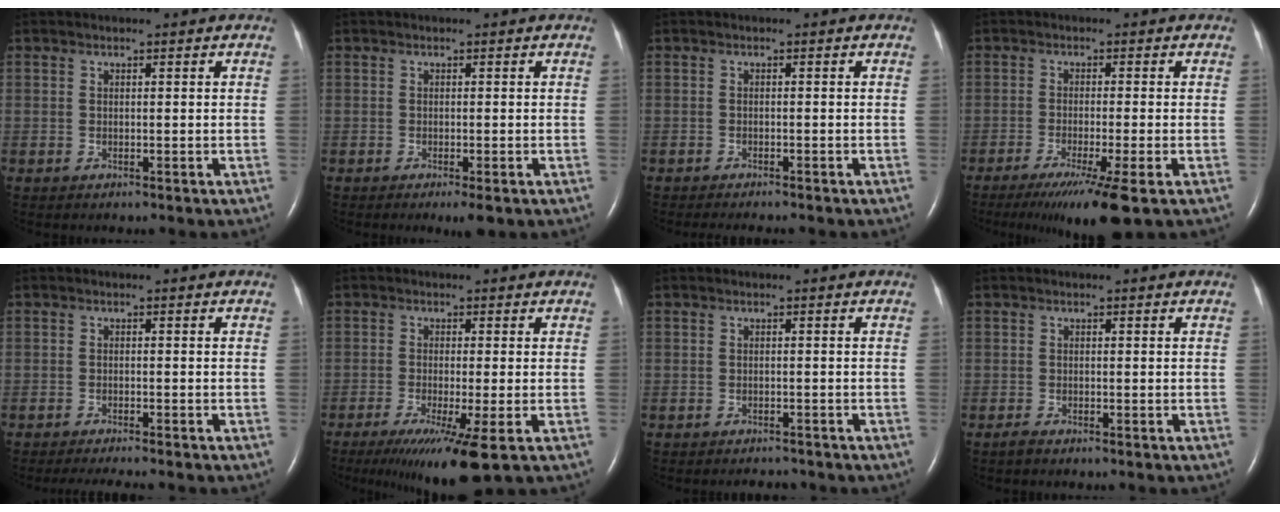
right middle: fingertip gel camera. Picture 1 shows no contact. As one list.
[{"total": 2.1, "force": [-1.2, 0.3, 1.7], "torque": [-0.024, -0.006, -0.015]}, {"total": 4.4, "force": [-3.9, 0.6, 1.8], "torque": [-0.018, -0.006, -0.052]}, {"total": 8.5, "force": [-5.4, -0.8, 6.6], "torque": [-0.106, -0.026, -0.086]}, {"total": 5.3, "force": [-4.7, 0.3, 2.5], "torque": [-0.031, -0.011, -0.069]}, {"total": 9.0, "force": [-5.0, -0.1, 7.5], "torque": [-0.123, -0.029, -0.083]}, {"total": 2.1, "force": [-2.0, 0.6, 0.3], "torque": [-0.008, -0.006, -0.025]}, {"total": 0.8, "force": [-0.7, 0.1, 0.4], "torque": [-0.016, -0.003, -0.013]}]